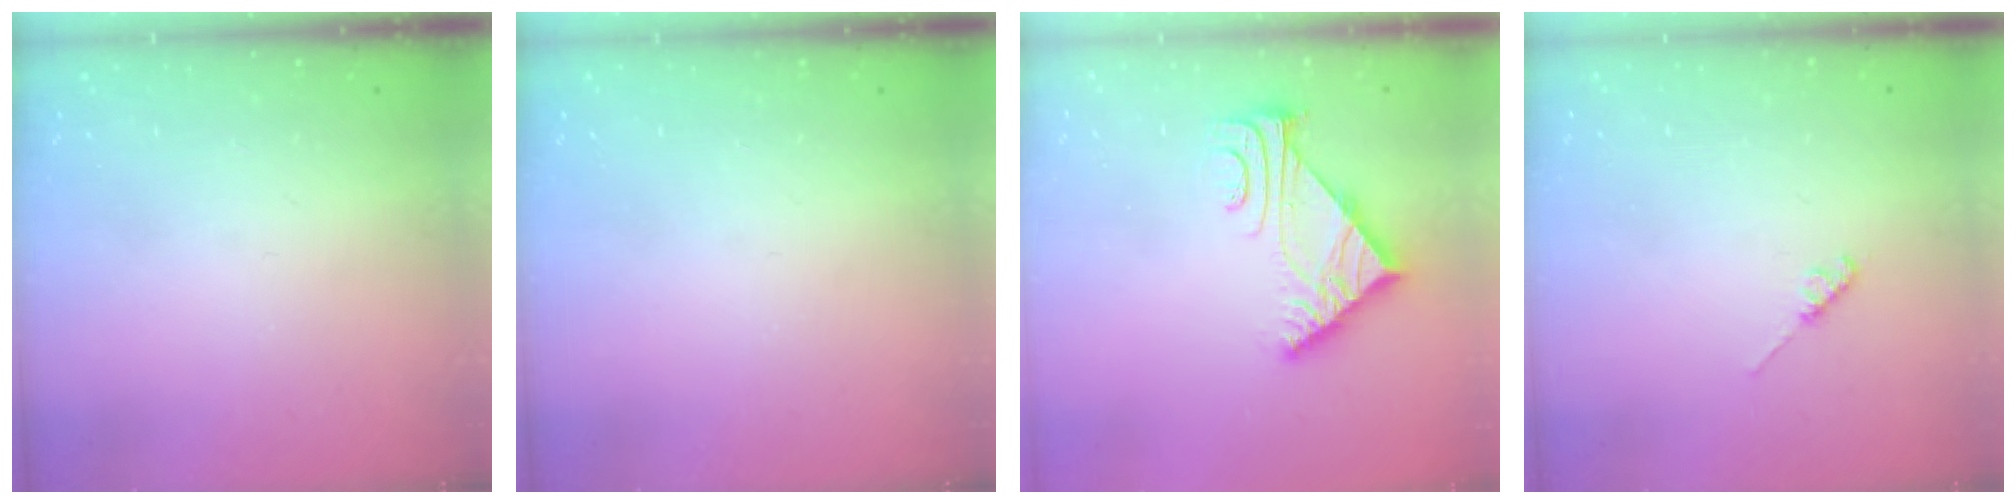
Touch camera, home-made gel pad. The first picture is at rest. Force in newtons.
{"total": 0.0}
{"total": 5.6, "press": 5.5, "slide": 0.8}
{"total": 2.6, "press": 2.5, "slide": 0.4}